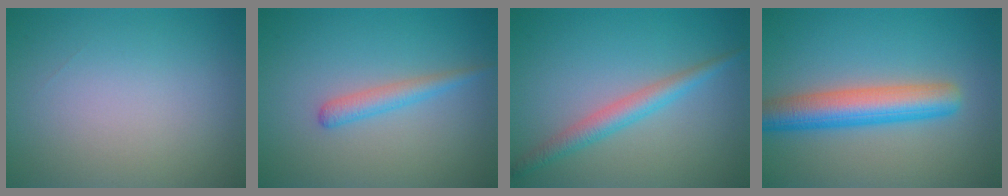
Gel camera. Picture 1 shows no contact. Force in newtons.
{"total": 1.9, "press": 1.9, "slide": 0.0}
{"total": 2.6, "press": 2.6, "slide": 0.0}
{"total": 5.8, "press": 5.8, "slide": 0.2}